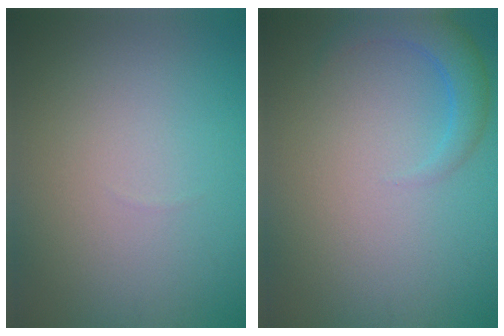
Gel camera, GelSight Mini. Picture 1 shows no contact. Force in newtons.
{"total": 2.8, "press": 2.8, "slide": 0.2}